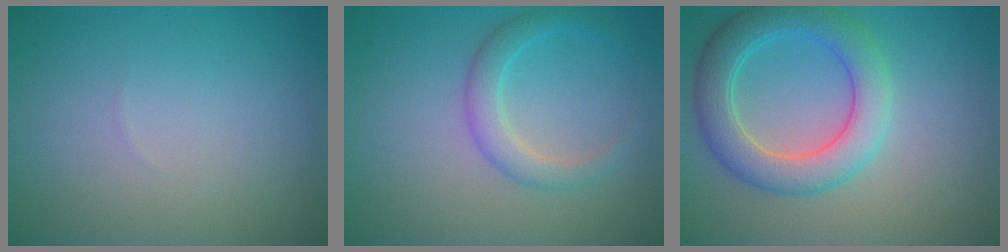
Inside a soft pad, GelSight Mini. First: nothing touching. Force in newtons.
{"total": 2.5, "press": 2.5, "slide": 0.0}
{"total": 5.5, "press": 5.5, "slide": 0.2}